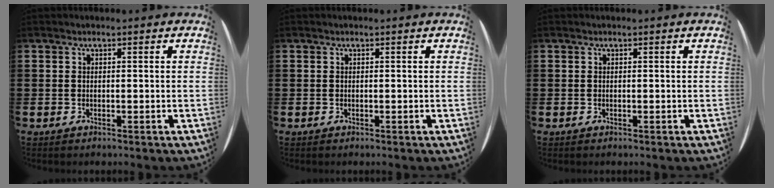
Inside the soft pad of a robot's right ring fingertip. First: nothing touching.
{"total": 0.0}
{"total": 0.0}